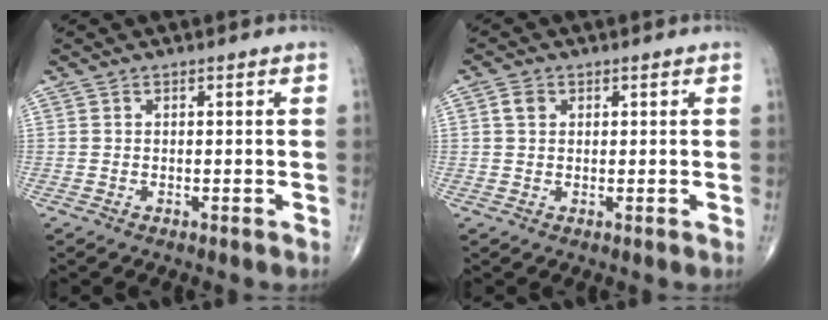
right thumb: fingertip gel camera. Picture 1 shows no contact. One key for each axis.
{"total": 2.2, "fx": 0.7, "fy": 1.7, "fz": 1.2, "tx": -0.020, "ty": 0.003, "tz": 0.013}